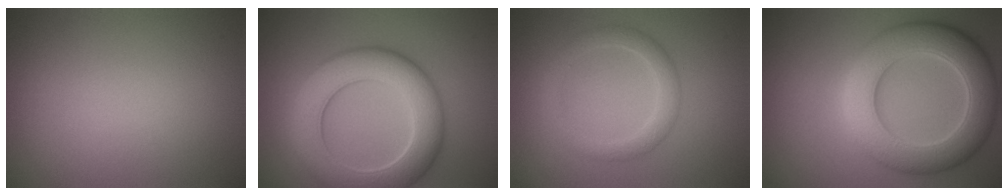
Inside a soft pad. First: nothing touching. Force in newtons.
{"total": 8.6, "press": 8.6, "slide": 0.4}
{"total": 2.6, "press": 2.6, "slide": 0.1}
{"total": 8.8, "press": 8.8, "slide": 0.7}